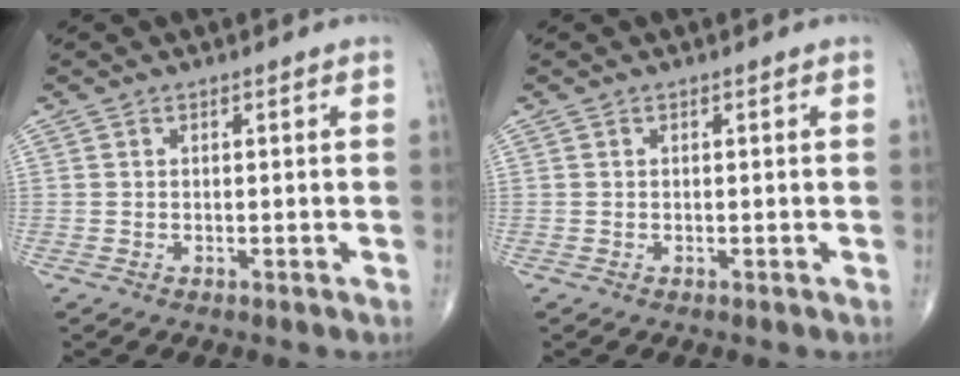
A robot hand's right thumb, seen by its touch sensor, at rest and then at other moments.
{"total": 0.0}